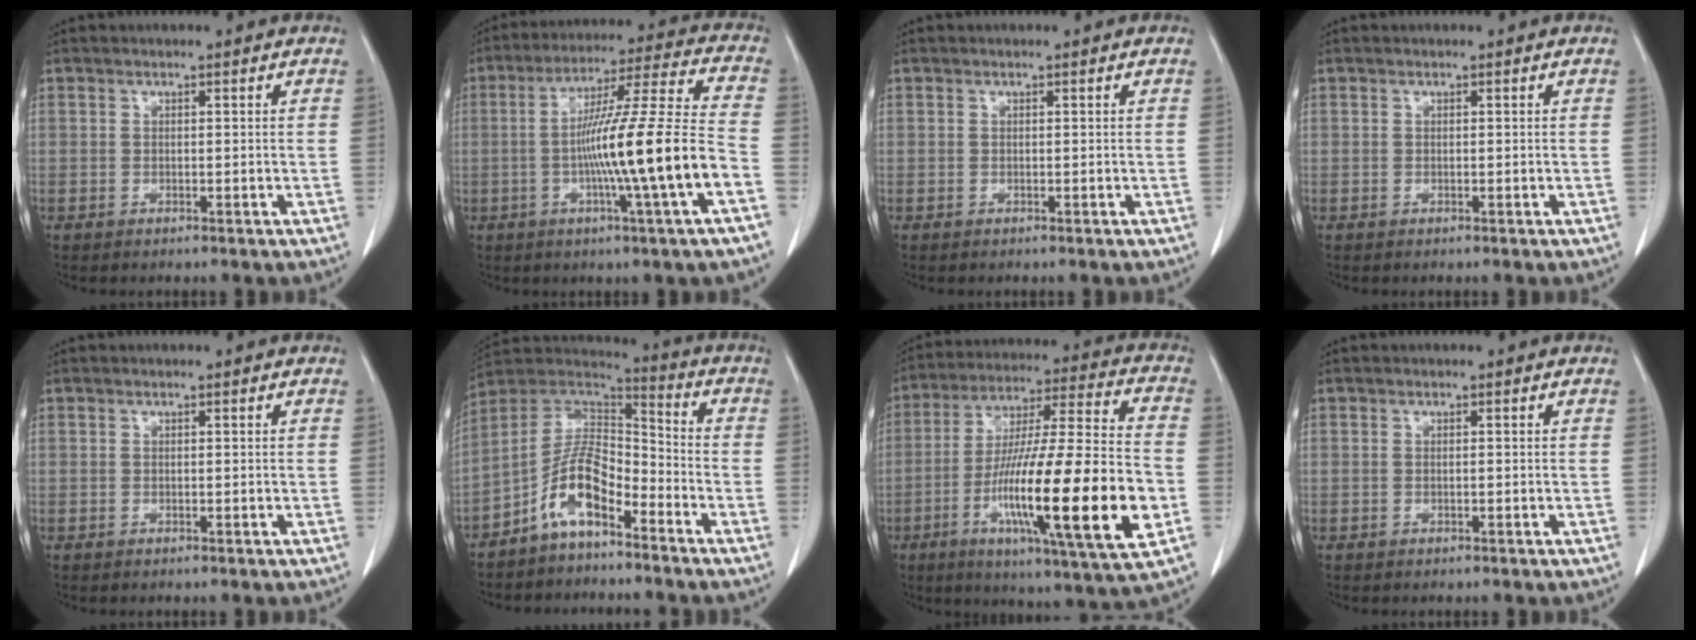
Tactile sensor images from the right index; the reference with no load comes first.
{"total": 17.5, "force": [-4.2, -1.5, 16.9], "torque": [-0.282, 0.001, -0.078]}
{"total": 0.0}
{"total": 0.0}
{"total": 0.0}
{"total": 9.7, "force": [-5.8, 3.7, 6.9], "torque": [-0.136, 0.033, -0.114]}
{"total": 25.7, "force": [-6.9, 1.5, 24.7], "torque": [-0.408, -0.027, -0.116]}
{"total": 0.0}